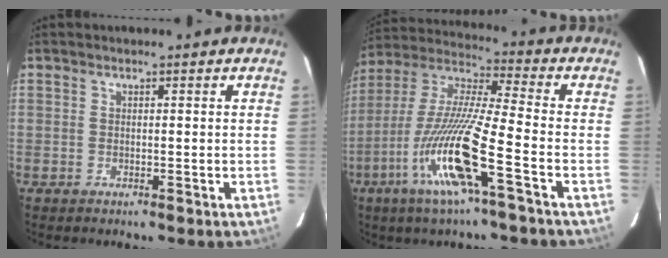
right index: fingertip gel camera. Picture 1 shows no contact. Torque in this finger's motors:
{"motor_torque": [2.05, -0.09, 0.88, 0.21]}